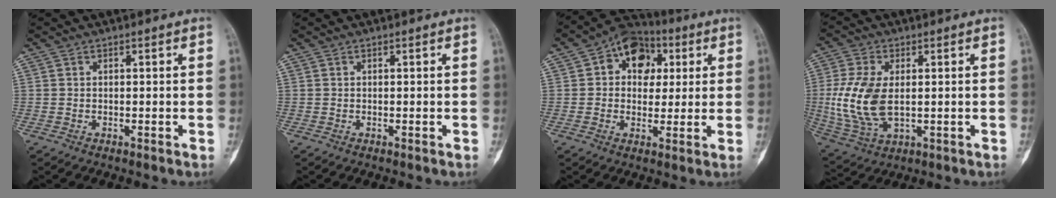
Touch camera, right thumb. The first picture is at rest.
{"total": 0.0}
{"total": 11.2, "force": [3.3, 8.3, 6.7], "torque": [-0.056, 0.010, 0.041]}
{"total": 12.9, "force": [0.3, 7.3, 10.6], "torque": [-0.236, -0.008, 0.016]}